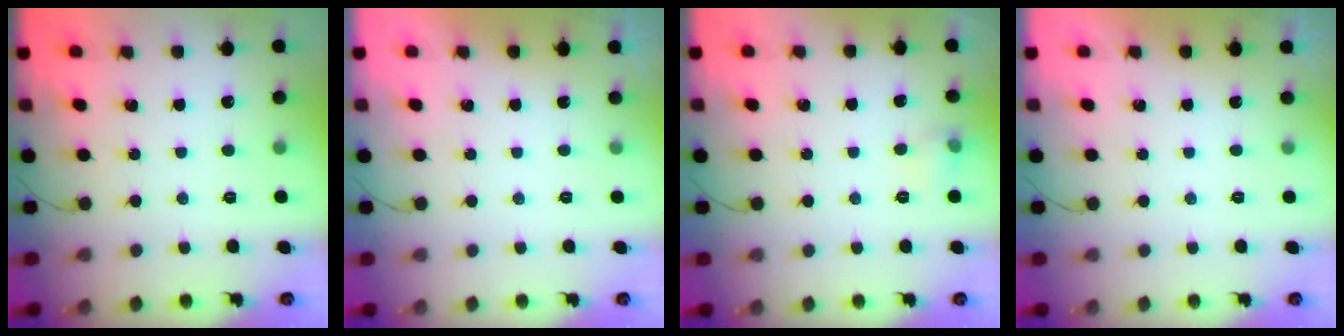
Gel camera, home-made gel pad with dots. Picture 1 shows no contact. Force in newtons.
{"total": 0.0}
{"total": 5.5, "press": 5.4, "slide": 1.2}
{"total": 0.0}